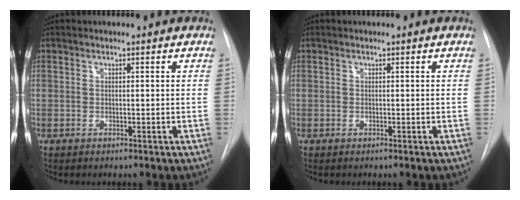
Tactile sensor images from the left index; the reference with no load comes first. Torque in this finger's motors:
{"motor_torque": [0.03, 0.03, 0.00, 0.00]}